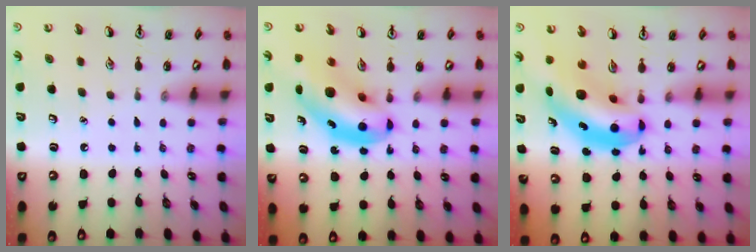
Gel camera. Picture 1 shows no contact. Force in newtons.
{"total": 9.7, "press": 9.3, "slide": 2.9}
{"total": 8.7, "press": 8.4, "slide": 2.5}